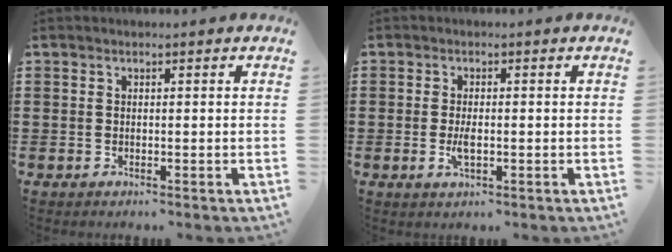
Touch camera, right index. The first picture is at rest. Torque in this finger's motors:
{"motor_torque": [1.63, 0.50, 0.49, 0.10]}